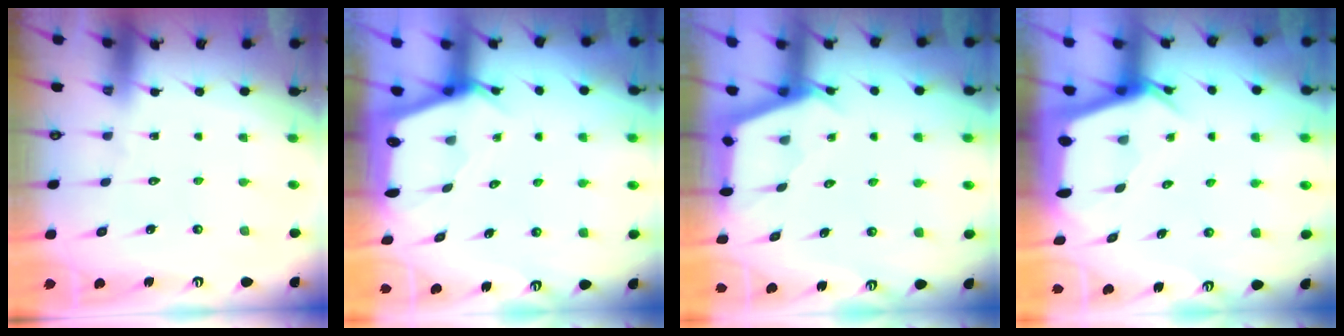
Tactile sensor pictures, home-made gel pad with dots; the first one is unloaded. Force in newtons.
{"total": 2.4, "press": 2.4, "slide": 0.3}
{"total": 2.6, "press": 2.6, "slide": 0.3}
{"total": 5.7, "press": 5.7, "slide": 0.6}